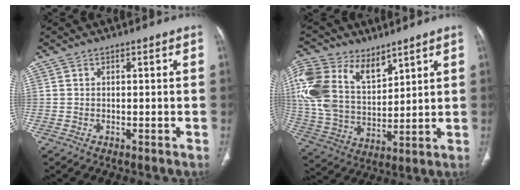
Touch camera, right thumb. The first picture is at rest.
{"total": 20.5, "force": [10.3, 12.7, 12.3], "torque": [-0.265, -0.019, 0.207]}